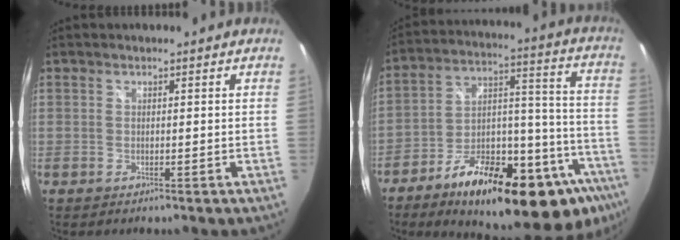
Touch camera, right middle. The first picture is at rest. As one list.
[{"total": 30.3, "force": [-18.6, 10.9, 21.3], "torque": [-0.281, 0.025, -0.262]}]